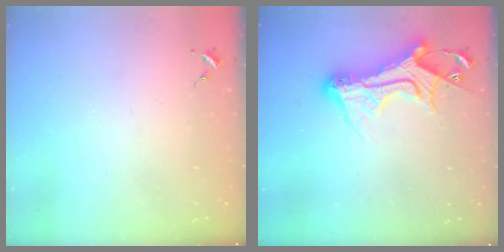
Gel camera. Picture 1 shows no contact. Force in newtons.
{"total": 15.5, "press": 15.4, "slide": 1.5}